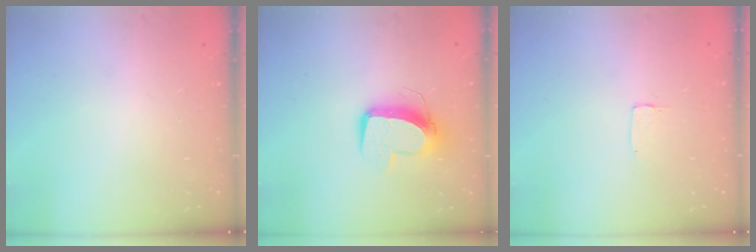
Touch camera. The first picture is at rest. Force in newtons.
{"total": 10.7, "press": 10.6, "slide": 1.1}
{"total": 1.2, "press": 1.2, "slide": 0.0}